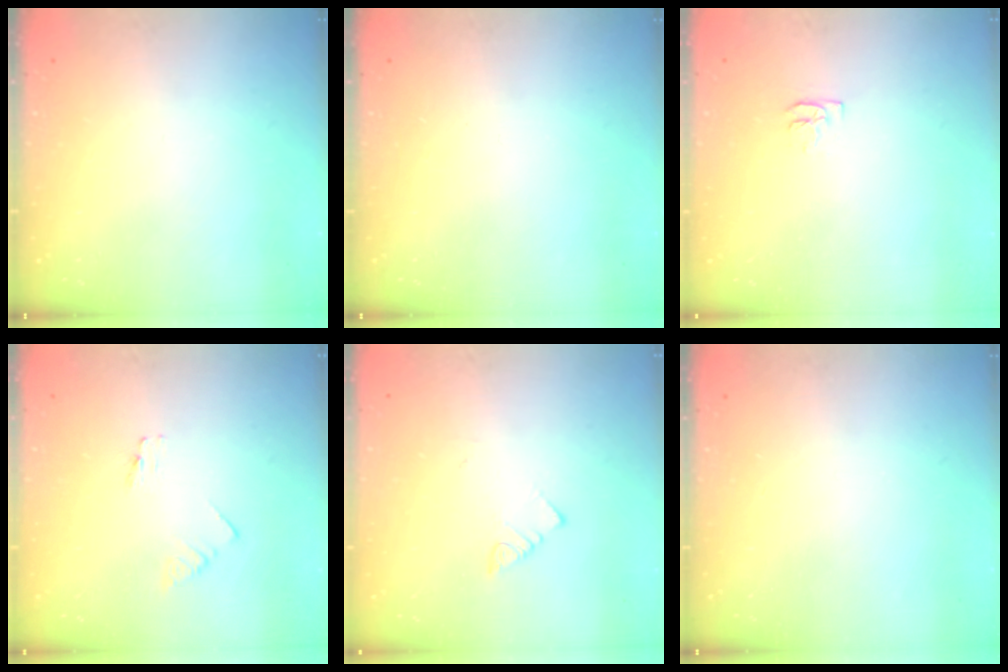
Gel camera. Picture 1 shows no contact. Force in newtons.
{"total": 0.0}
{"total": 4.4, "press": 4.3, "slide": 0.6}
{"total": 0.0}
{"total": 2.9, "press": 2.9, "slide": 0.2}
{"total": 0.0}